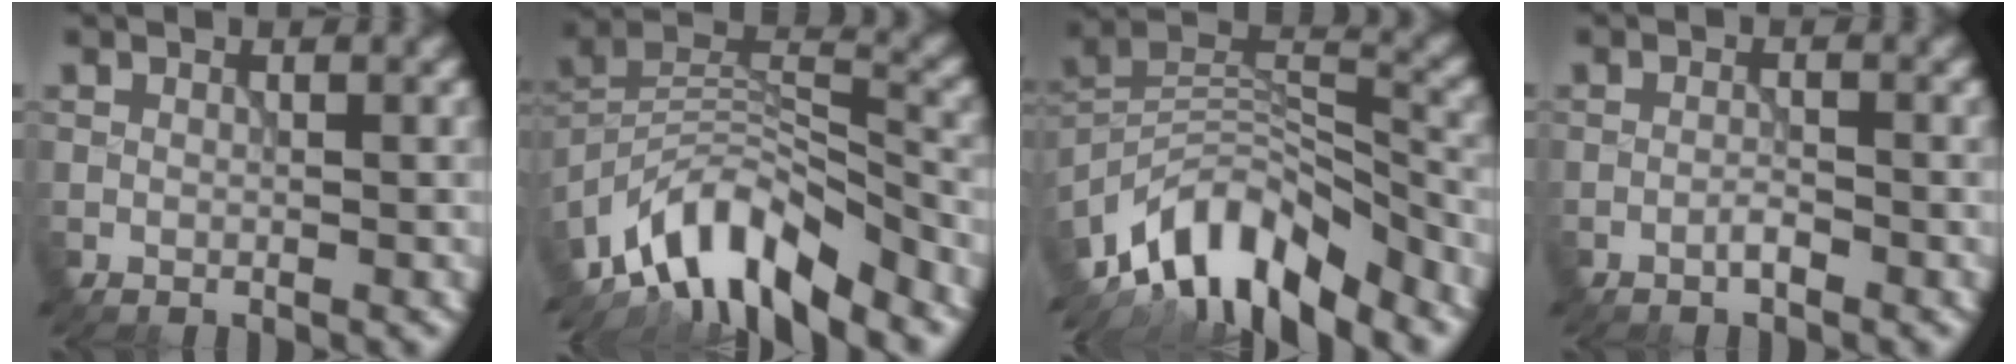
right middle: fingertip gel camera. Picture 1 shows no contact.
{"total": 10.3, "force": [-7.8, 3.4, 5.8], "torque": [-0.091, 0.004, -0.155]}
{"total": 11.6, "force": [-8.6, 4.4, 6.4], "torque": [-0.110, 0.014, -0.169]}
{"total": 1.1, "force": [-0.7, 0.1, 0.8], "torque": [-0.014, 0.003, -0.015]}